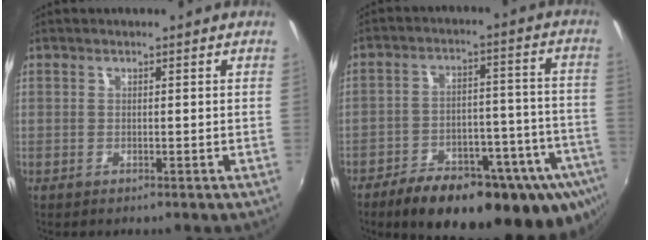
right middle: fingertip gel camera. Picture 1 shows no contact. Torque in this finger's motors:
{"motor_torque": [1.65, -0.48, 0.73, 0.21]}